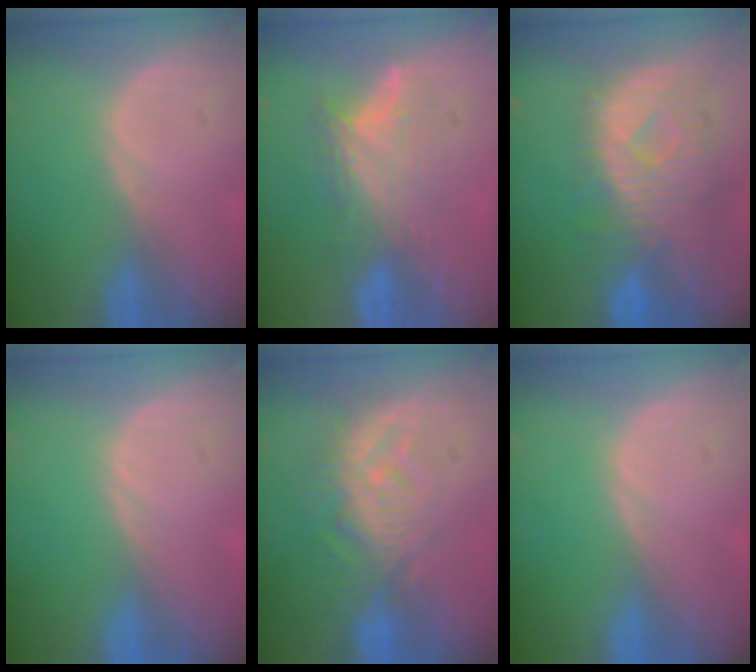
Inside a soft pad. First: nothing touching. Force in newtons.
{"total": 7.9, "press": 6.8, "slide": 4.0}
{"total": 10.8, "press": 9.6, "slide": 5.0}
{"total": 0.0}
{"total": 9.3, "press": 8.1, "slide": 4.5}
{"total": 0.0}